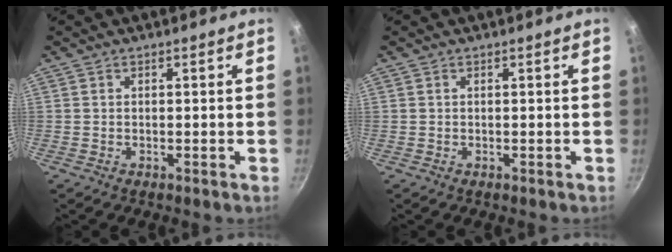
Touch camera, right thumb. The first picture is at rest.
{"total": 0.0}